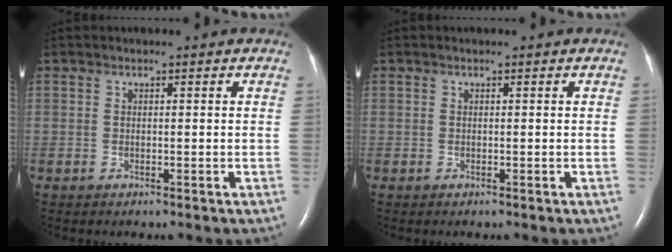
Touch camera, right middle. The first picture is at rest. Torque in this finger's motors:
{"motor_torque": [-0.07, 0.13, 0.00, 0.01]}